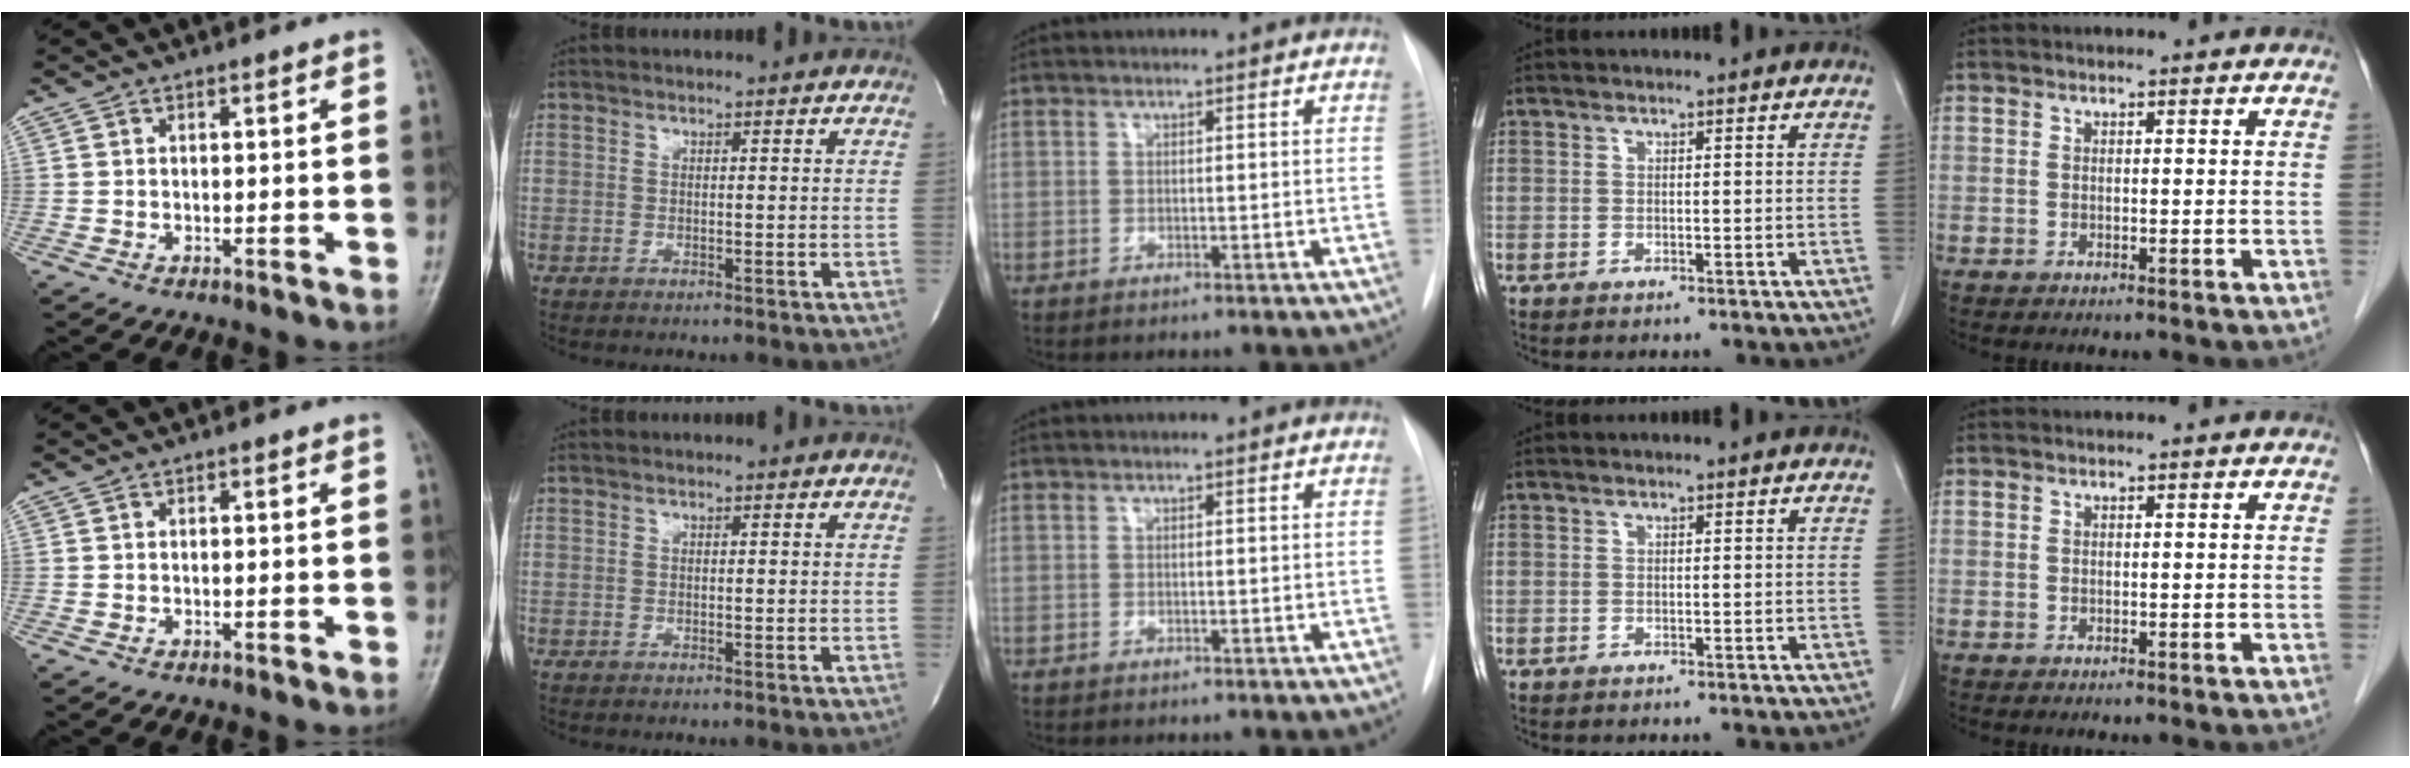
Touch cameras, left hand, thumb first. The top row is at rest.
{}